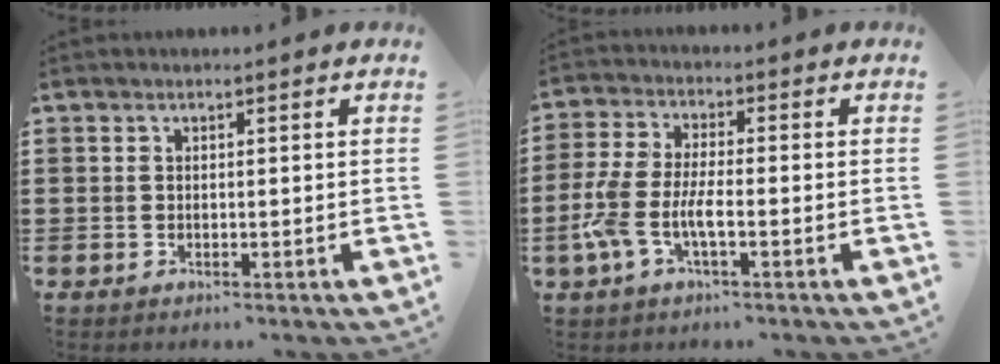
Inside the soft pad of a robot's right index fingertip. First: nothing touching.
{"total": 6.3, "force": [-2.5, 2.1, 5.4], "torque": [-0.134, -0.011, -0.054]}